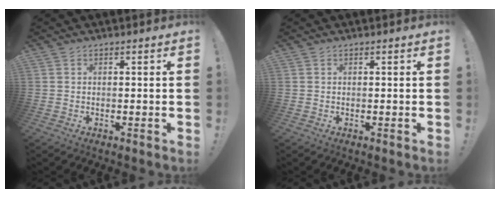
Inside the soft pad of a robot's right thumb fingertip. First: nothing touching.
{"total": 0.0}